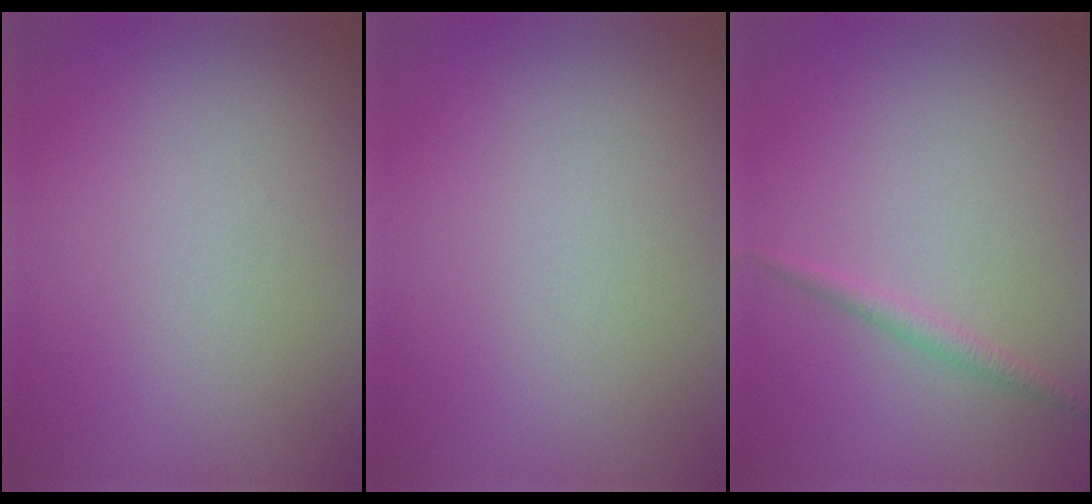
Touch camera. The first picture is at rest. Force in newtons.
{"total": 0.0}
{"total": 1.2, "press": 1.2, "slide": 0.1}